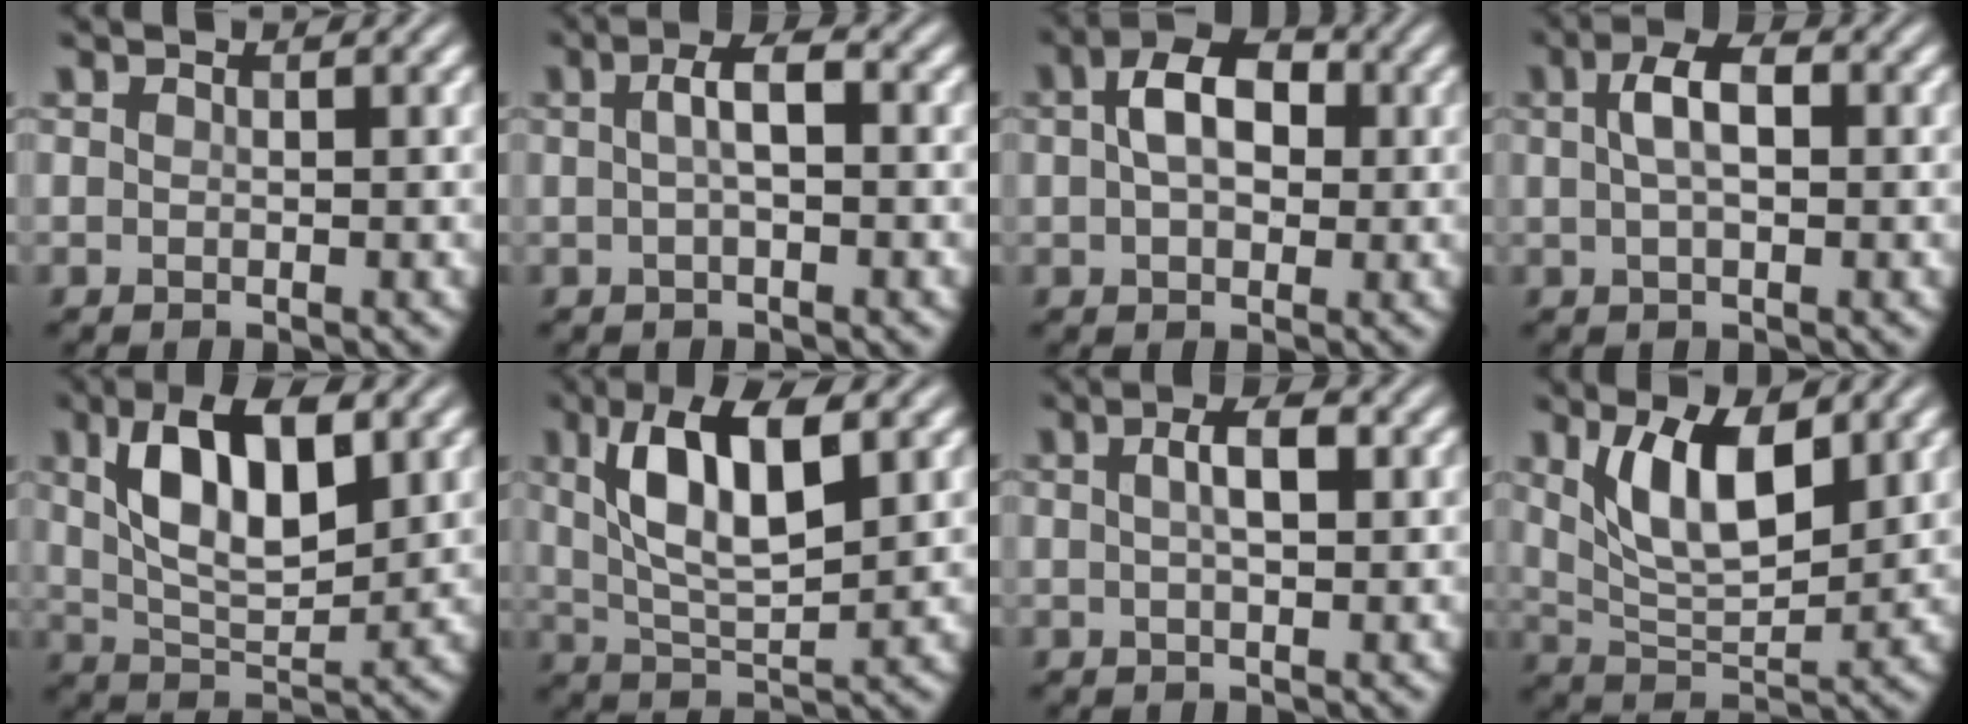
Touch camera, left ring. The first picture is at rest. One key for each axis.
{"total": 2.7, "fx": 0.2, "fy": 0.8, "fz": 2.6, "tx": -0.050, "ty": 0.007, "tz": 0.002}
{"total": 5.4, "fx": 1.0, "fy": 3.5, "fz": 4.1, "tx": -0.069, "ty": 0.012, "tz": 0.005}
{"total": 3.7, "fx": 0.7, "fy": 1.7, "fz": 3.2, "tx": -0.061, "ty": 0.008, "tz": 0.009}
{"total": 9.0, "fx": 3.0, "fy": 3.9, "fz": 7.6, "tx": -0.132, "ty": 0.007, "tz": 0.050}
{"total": 8.3, "fx": 2.7, "fy": 3.0, "fz": 7.3, "tx": -0.133, "ty": 0.007, "tz": 0.047}
{"total": 3.0, "fx": 0.7, "fy": 1.0, "fz": 2.7, "tx": -0.048, "ty": 0.007, "tz": 0.010}
{"total": 6.8, "fx": 2.7, "fy": 2.8, "fz": 5.5, "tx": -0.107, "ty": -0.006, "tz": 0.051}